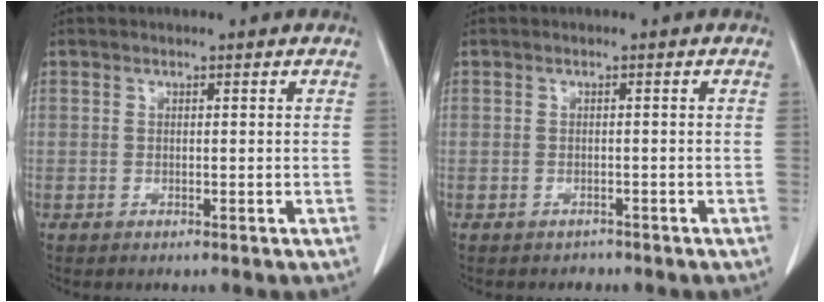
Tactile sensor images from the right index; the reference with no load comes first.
{"total": 1.2, "force": [-1.0, 0.6, -0.1], "torque": [-0.004, 0.001, -0.017]}